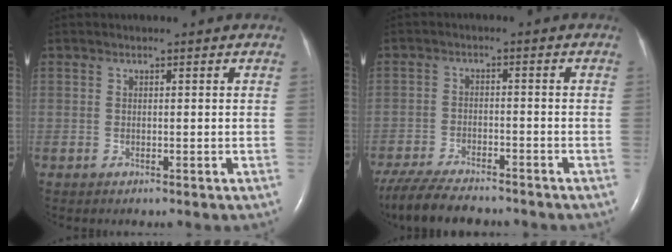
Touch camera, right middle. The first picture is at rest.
{"total": 11.6, "force": [-10.0, 2.3, 5.4], "torque": [-0.097, -0.022, -0.160]}